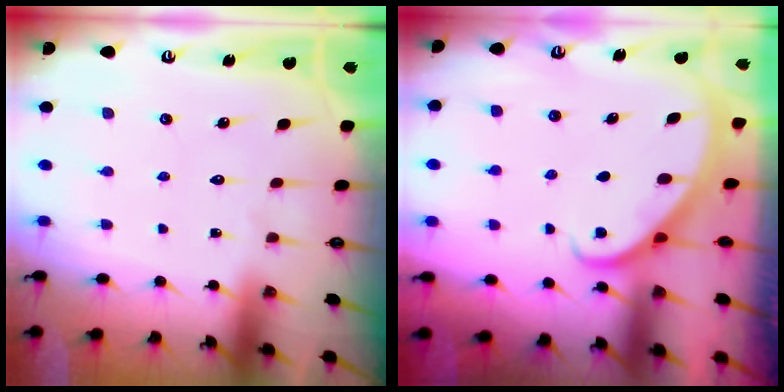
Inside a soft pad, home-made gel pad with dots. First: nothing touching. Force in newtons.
{"total": 2.3, "press": 2.3, "slide": 0.2}